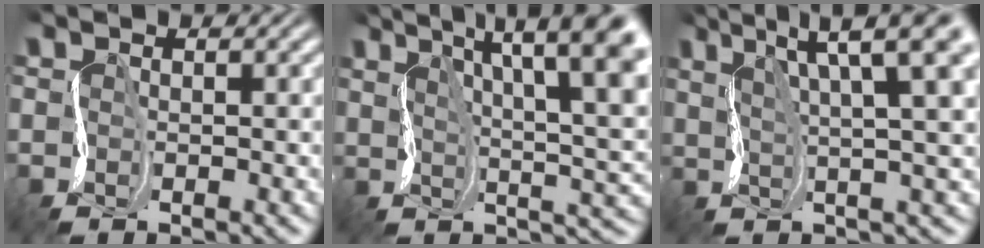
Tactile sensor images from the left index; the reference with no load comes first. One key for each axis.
{"total": 11.7, "fx": 5.2, "fy": 3.2, "fz": 10.0, "tx": -0.150, "ty": 0.013, "tz": 0.085}
{"total": 10.9, "fx": 5.5, "fy": 2.6, "fz": 9.0, "tx": -0.120, "ty": 0.027, "tz": 0.082}